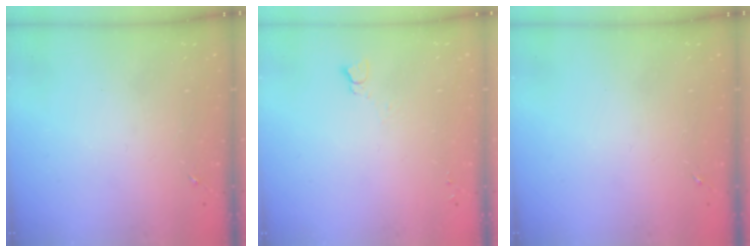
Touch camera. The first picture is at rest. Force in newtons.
{"total": 2.7, "press": 2.7, "slide": 0.3}
{"total": 0.0}